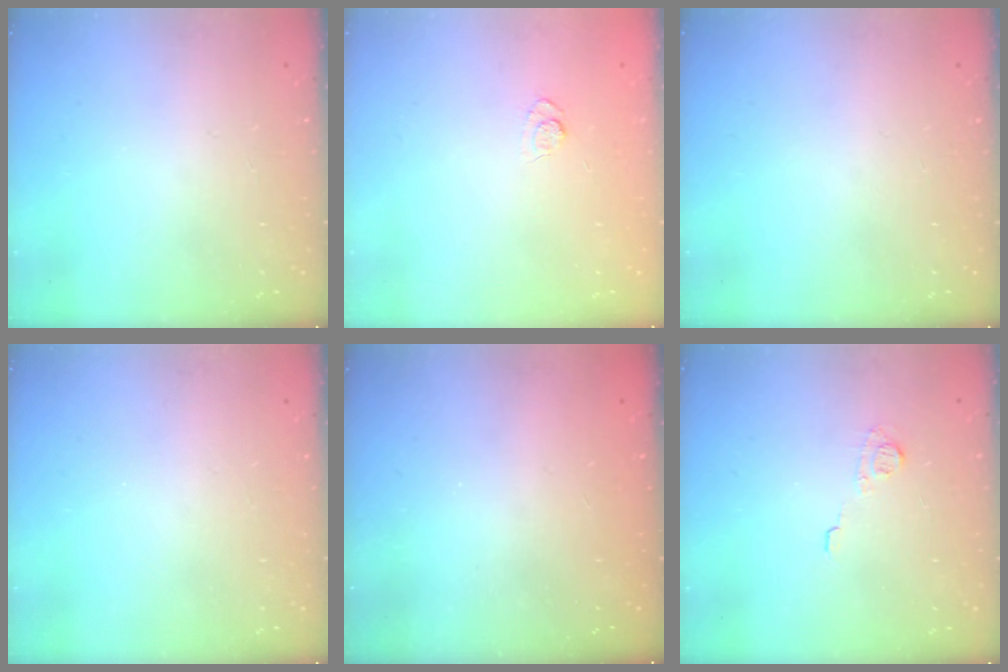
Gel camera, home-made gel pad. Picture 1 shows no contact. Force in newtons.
{"total": 3.9, "press": 3.7, "slide": 1.3}
{"total": 0.0}
{"total": 0.0}
{"total": 2.3, "press": 2.2, "slide": 0.7}
{"total": 5.5, "press": 5.5, "slide": 0.3}